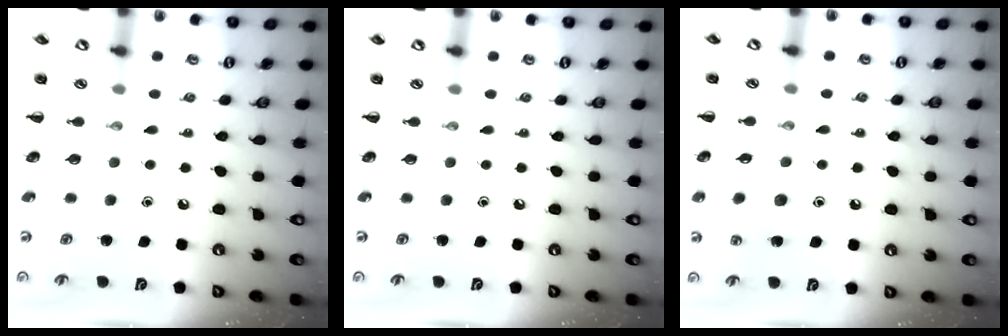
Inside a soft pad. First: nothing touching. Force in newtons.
{"total": 0.0}
{"total": 7.0, "press": 6.8, "slide": 1.8}